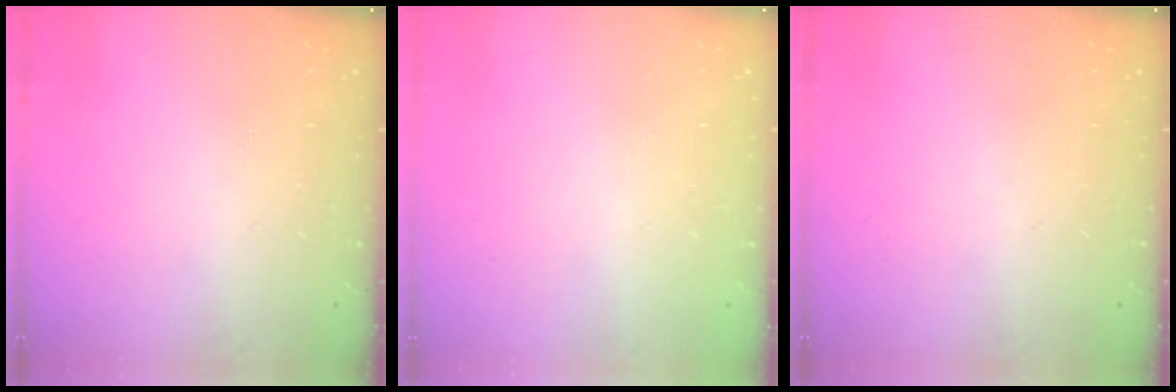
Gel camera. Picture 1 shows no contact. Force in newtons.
{"total": 0.9, "press": 0.9, "slide": 0.0}
{"total": 0.0}